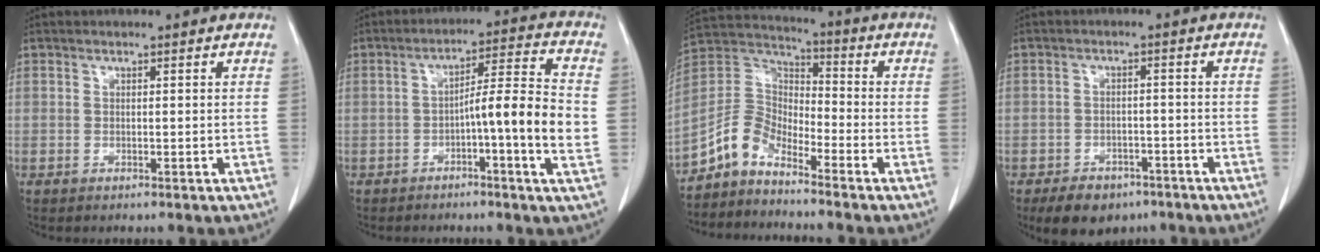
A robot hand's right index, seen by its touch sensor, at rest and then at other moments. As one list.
[{"total": 10.7, "force": [-1.8, -0.3, 10.6], "torque": [-0.160, 0.015, -0.034]}, {"total": 7.3, "force": [-6.2, 2.9, 2.7], "torque": [-0.068, 0.031, -0.131]}, {"total": 7.2, "force": [-5.1, 4.2, 2.7], "torque": [-0.043, 0.002, -0.074]}]